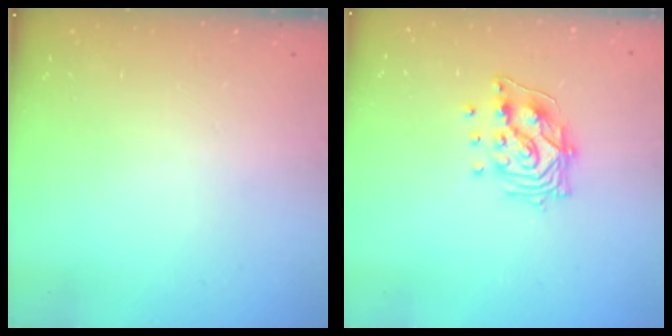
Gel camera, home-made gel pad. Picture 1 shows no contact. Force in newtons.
{"total": 12.0, "press": 12.0, "slide": 1.1}